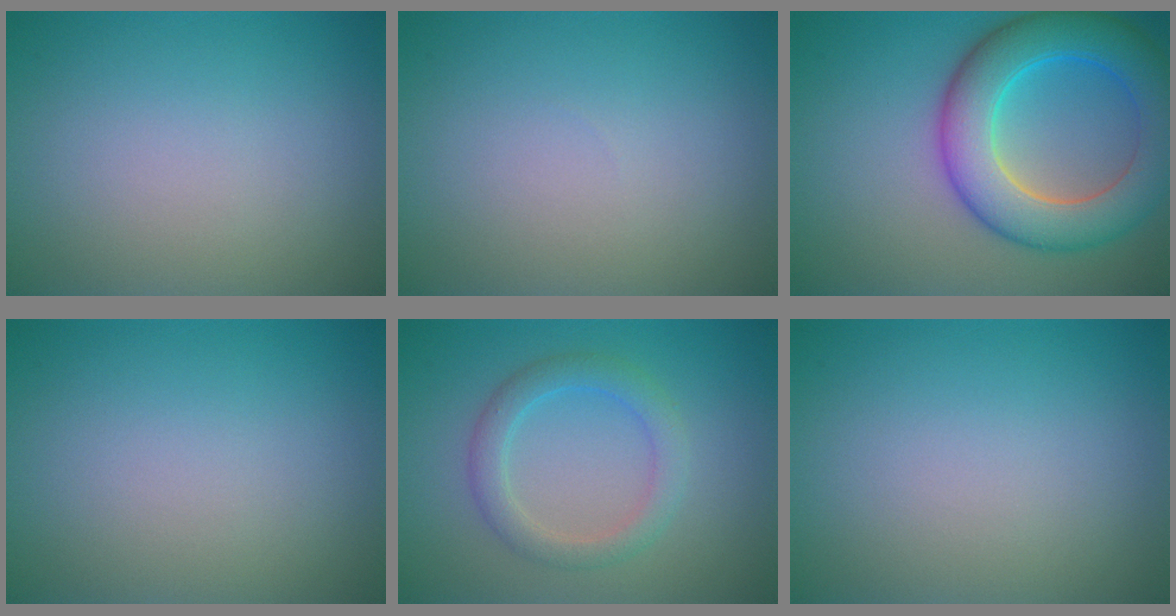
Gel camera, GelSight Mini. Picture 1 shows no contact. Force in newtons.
{"total": 0.0}
{"total": 8.8, "press": 8.8, "slide": 0.4}
{"total": 0.0}
{"total": 2.9, "press": 2.9, "slide": 0.2}
{"total": 0.0}